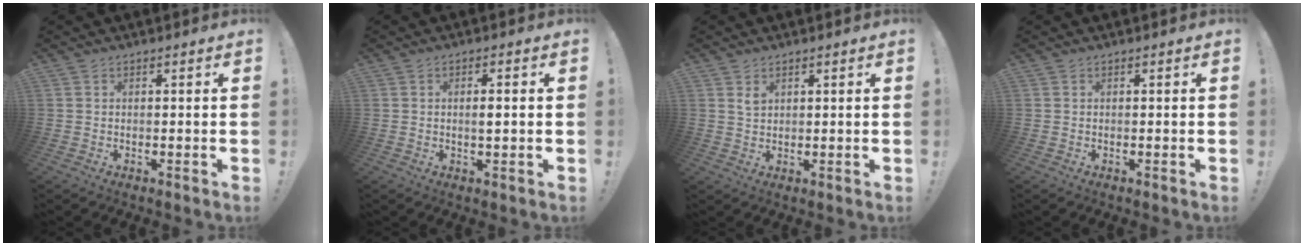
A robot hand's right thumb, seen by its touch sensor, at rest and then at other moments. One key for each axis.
{"total": 2.5, "fx": 0.0, "fy": 0.6, "fz": 2.4, "tx": -0.029, "ty": -0.003, "tz": -0.006}
{"total": 2.5, "fx": 1.8, "fy": 1.4, "fz": 1.0, "tx": -0.007, "ty": -0.013, "tz": 0.031}
{"total": 0.0}